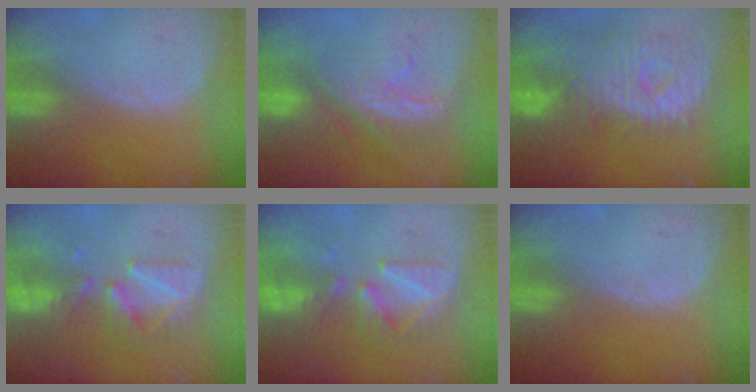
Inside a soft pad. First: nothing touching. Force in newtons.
{"total": 8.3, "press": 7.3, "slide": 3.8}
{"total": 10.8, "press": 9.7, "slide": 4.8}
{"total": 7.6, "press": 7.5, "slide": 1.4}
{"total": 7.6, "press": 7.5, "slide": 1.4}
{"total": 0.0}